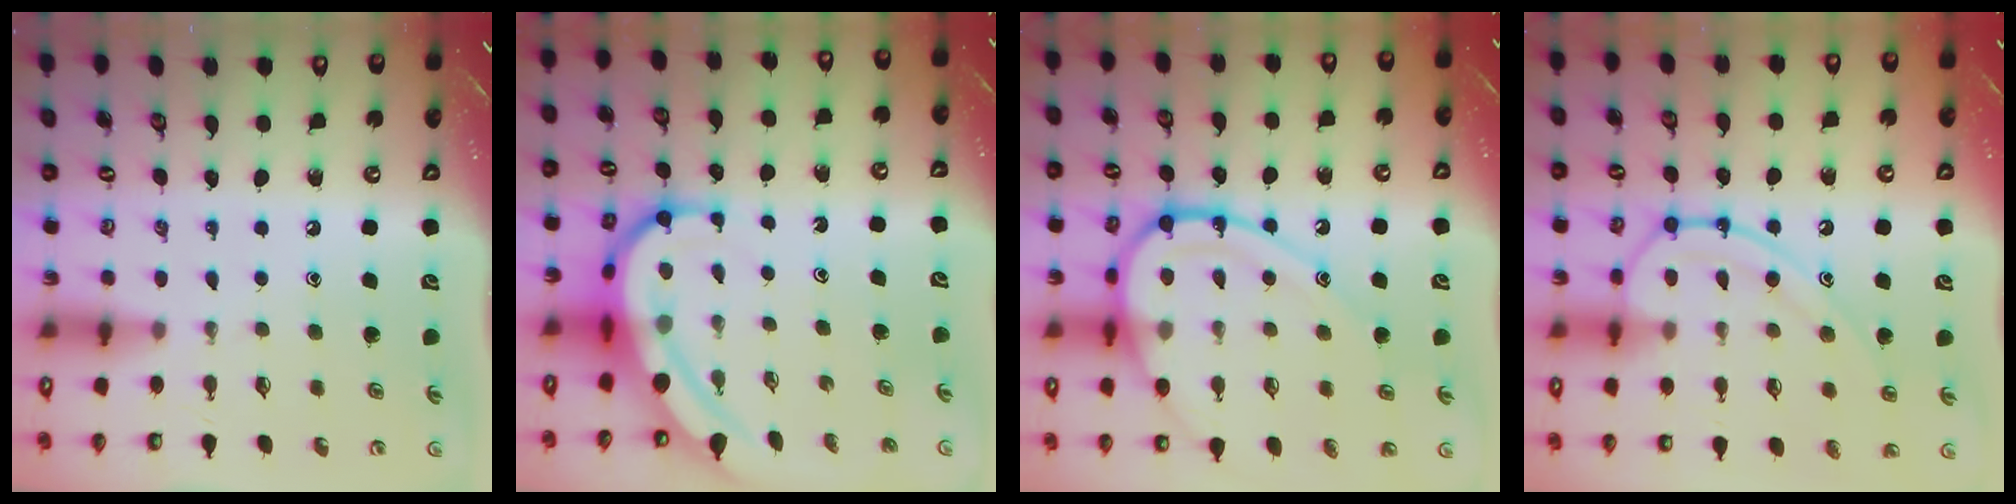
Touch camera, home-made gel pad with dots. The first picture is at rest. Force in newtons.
{"total": 10.4, "press": 10.4, "slide": 1.0}
{"total": 15.8, "press": 15.7, "slide": 1.2}
{"total": 12.8, "press": 12.7, "slide": 0.9}